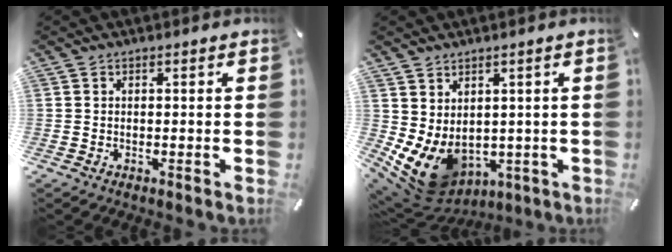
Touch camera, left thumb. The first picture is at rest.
{"total": 7.7, "force": [0.5, 6.5, 4.0], "torque": [-0.108, -0.025, 0.016]}